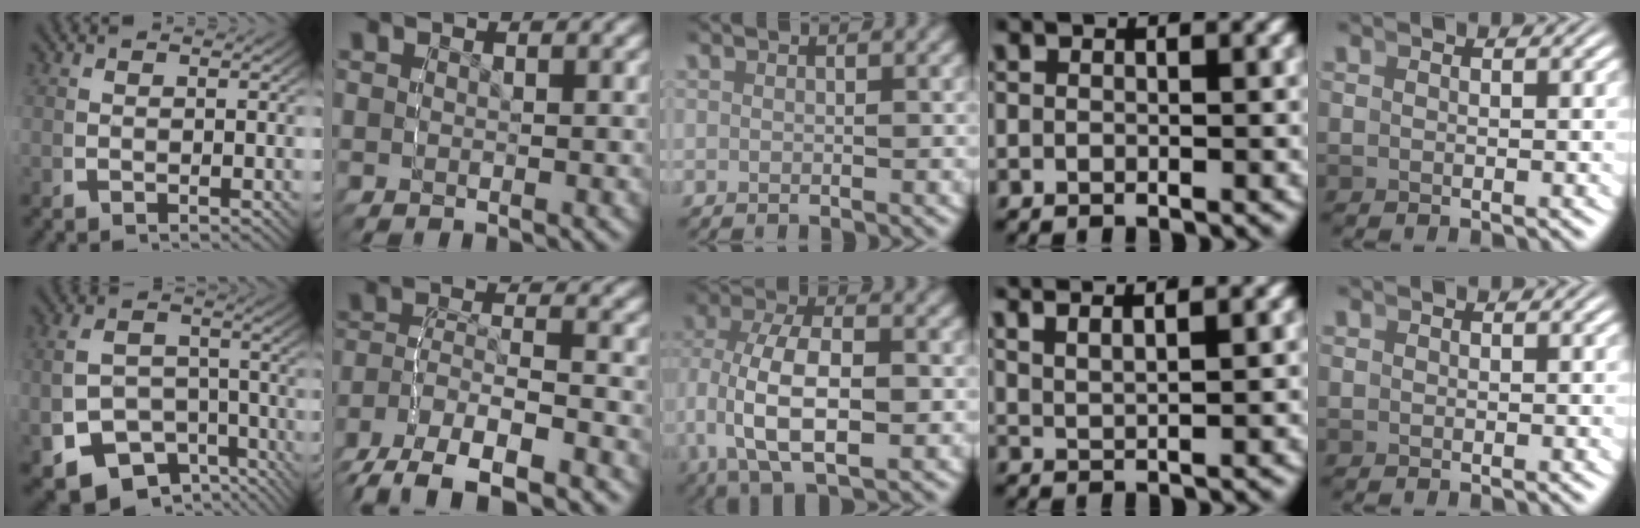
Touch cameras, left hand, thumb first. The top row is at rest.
{"thumb": {"total": 12.3, "force": [-5.4, 9.6, 5.6], "torque": [-0.131, -0.054, -0.077]}, "index": {"total": 8.1, "force": [-5.1, 4.2, 4.7], "torque": [-0.101, -0.032, -0.063]}, "middle": {"total": 8.2, "force": [-0.5, 4.6, 6.8], "torque": [-0.152, -0.018, 0.000]}, "ring": {"total": 4.1, "force": [3.2, 1.3, 2.2], "torque": [-0.041, 0.008, 0.056]}}